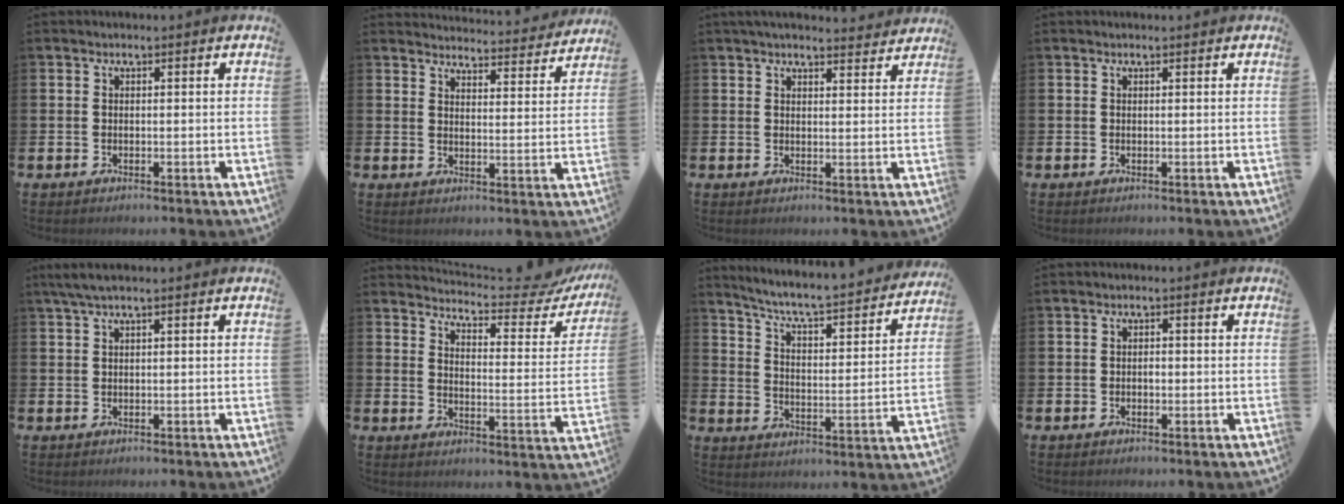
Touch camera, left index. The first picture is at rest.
{"total": 4.0, "force": [4.0, 0.2, 0.2], "torque": [-0.008, -0.037, 0.065]}
{"total": 3.5, "force": [3.4, 0.5, 0.7], "torque": [-0.011, -0.017, 0.060]}
{"total": 0.0}
{"total": 3.5, "force": [2.4, 0.2, 2.6], "torque": [-0.060, 0.004, 0.044]}
{"total": 5.3, "force": [5.0, 0.6, 1.7], "torque": [-0.046, -0.044, 0.078]}
{"total": 5.7, "force": [5.4, 0.1, 2.1], "torque": [-0.069, -0.049, 0.085]}
{"total": 0.9, "force": [-0.3, 0.6, 0.6], "torque": [-0.010, 0.003, -0.007]}